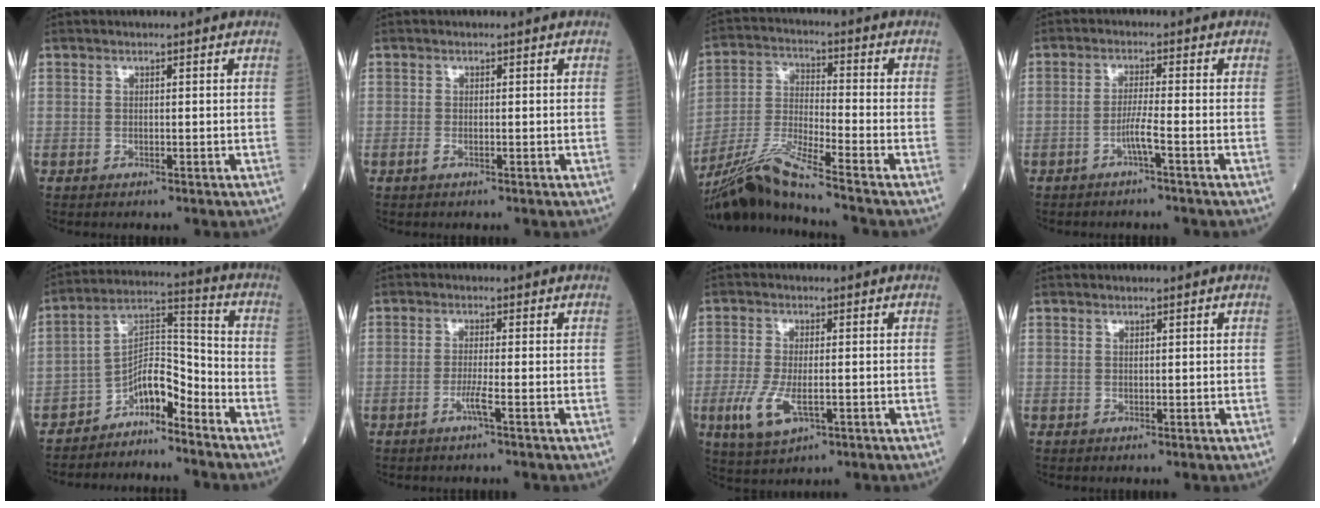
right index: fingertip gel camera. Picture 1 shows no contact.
{"total": 0.7, "force": [-0.4, 0.2, 0.6], "torque": [-0.015, -0.001, -0.006]}
{"total": 10.8, "force": [-9.2, -1.9, 5.4], "torque": [-0.114, -0.019, -0.176]}
{"total": 2.7, "force": [-1.4, -0.7, 2.2], "torque": [-0.044, -0.002, -0.030]}
{"total": 7.5, "force": [-6.1, 2.1, 3.8], "torque": [-0.066, 0.035, -0.110]}
{"total": 2.1, "force": [-1.1, -0.6, 1.8], "torque": [-0.037, -0.004, -0.025]}
{"total": 6.8, "force": [-2.2, 2.6, 5.9], "torque": [-0.127, -0.016, -0.033]}
{"total": 0.0}